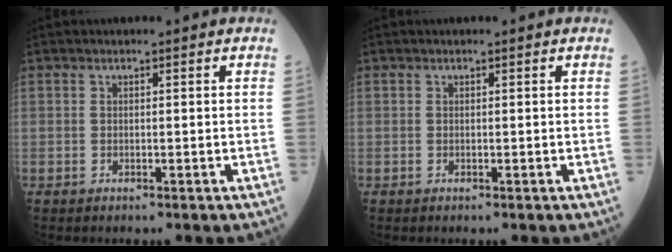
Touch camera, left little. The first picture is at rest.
{"total": 0.0}